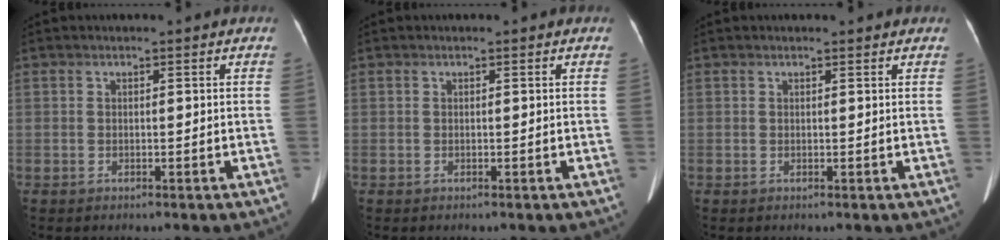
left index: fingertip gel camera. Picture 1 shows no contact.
{"total": 0.0}
{"total": 1.9, "force": [1.7, 0.3, 0.6], "torque": [-0.013, 0.008, 0.018]}